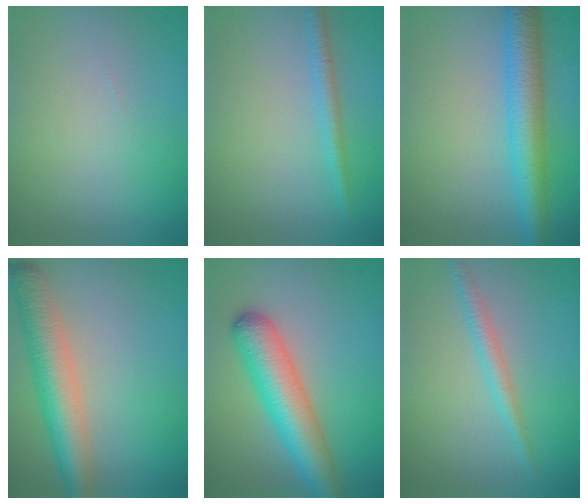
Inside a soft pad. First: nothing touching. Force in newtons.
{"total": 1.9, "press": 1.8, "slide": 0.2}
{"total": 5.7, "press": 5.7, "slide": 0.2}
{"total": 6.7, "press": 6.7, "slide": 0.3}
{"total": 7.1, "press": 7.1, "slide": 0.2}
{"total": 2.0, "press": 2.0, "slide": 0.0}